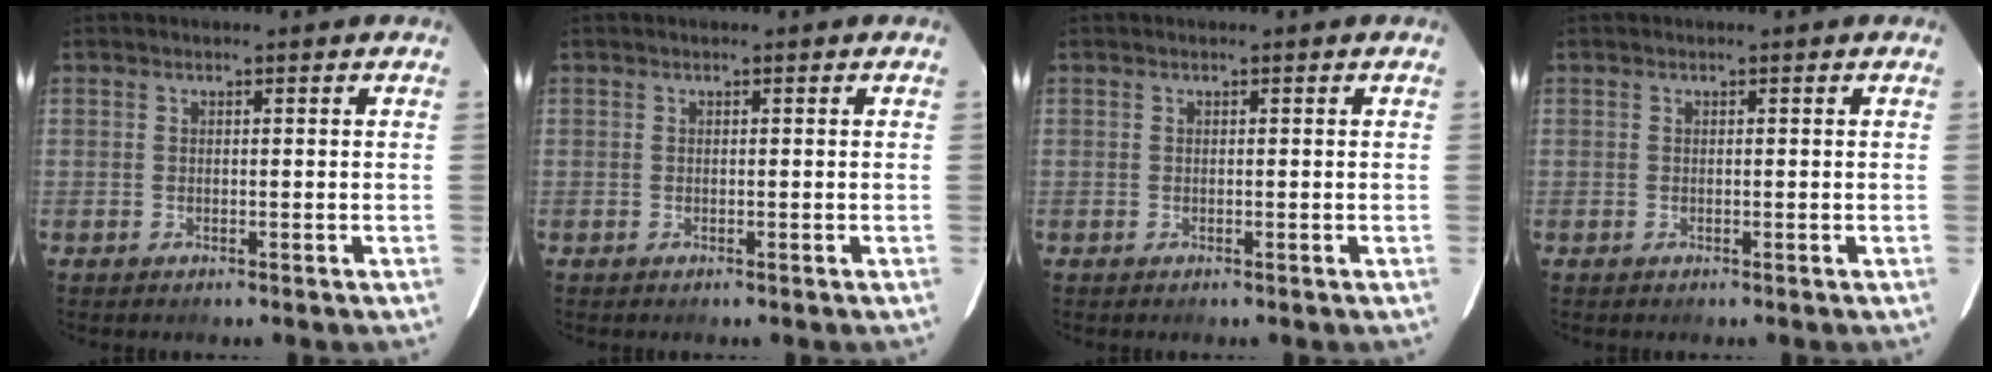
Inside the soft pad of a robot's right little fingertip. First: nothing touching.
{"total": 0.0}
{"total": 0.0}
{"total": 0.0}